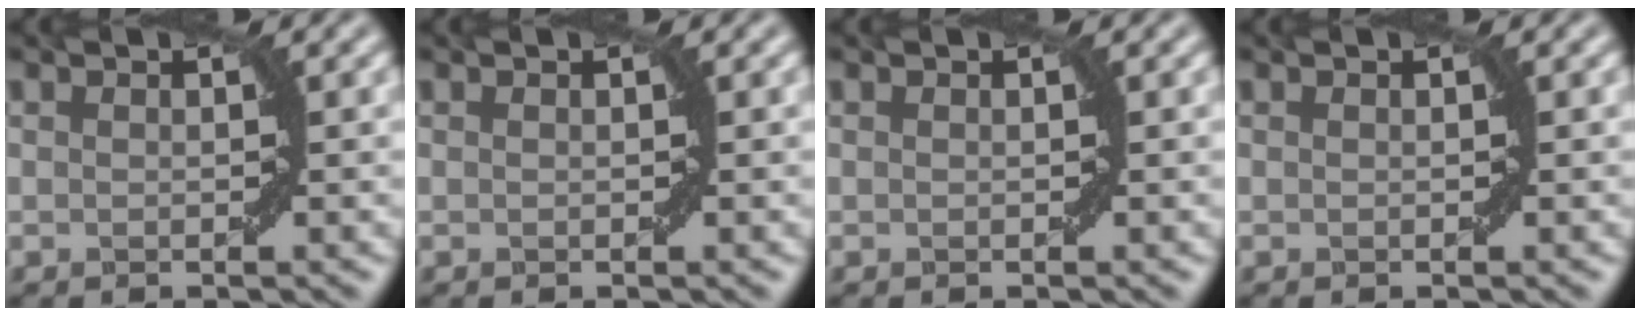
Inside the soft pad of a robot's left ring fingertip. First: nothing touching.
{"total": 0.0}
{"total": 0.0}
{"total": 0.0}